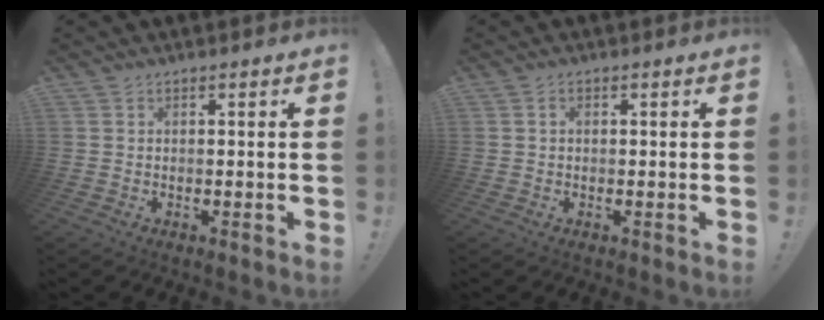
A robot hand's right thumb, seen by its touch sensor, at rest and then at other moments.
{"total": 0.8, "force": [0.1, 0.6, 0.6], "torque": [-0.016, 0.005, 0.001]}